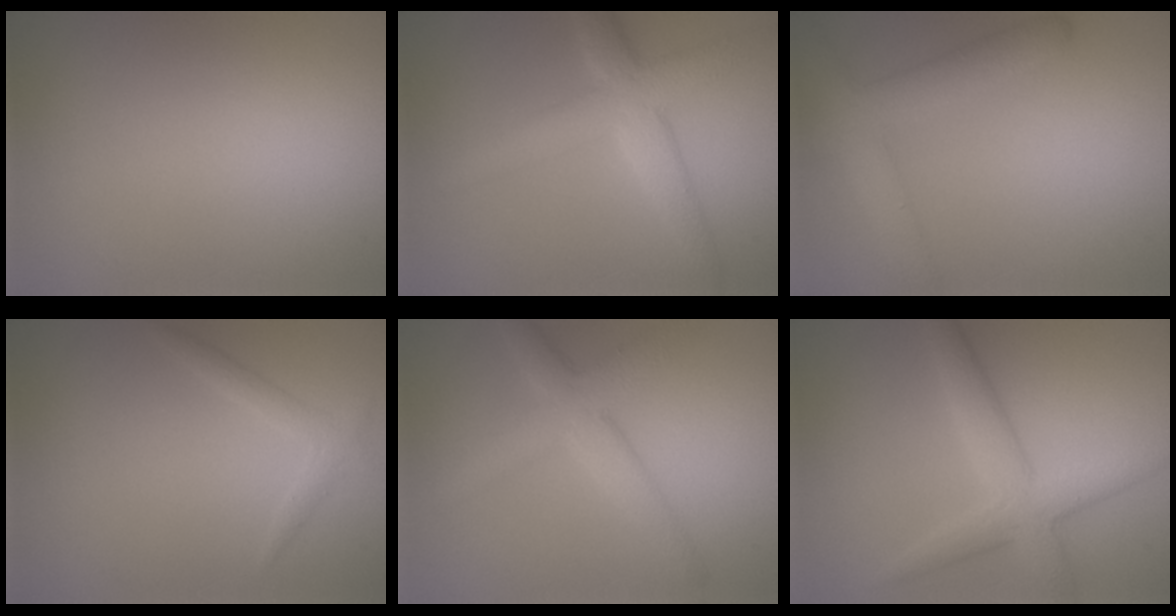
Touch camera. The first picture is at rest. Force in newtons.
{"total": 4.6, "press": 4.6, "slide": 0.0}
{"total": 5.0, "press": 5.0, "slide": 0.3}
{"total": 1.4, "press": 1.4, "slide": 0.1}
{"total": 4.2, "press": 4.2, "slide": 0.2}
{"total": 4.1, "press": 4.1, "slide": 0.2}